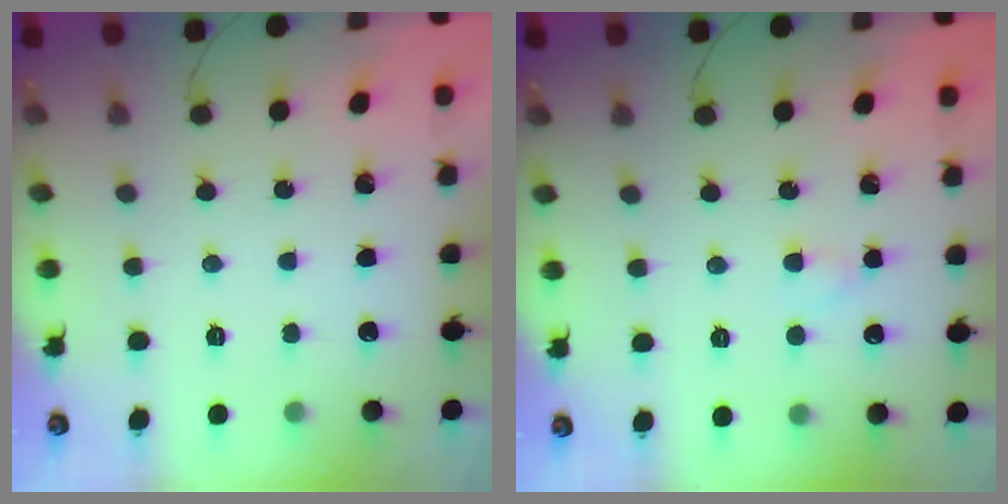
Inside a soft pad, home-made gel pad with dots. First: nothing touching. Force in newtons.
{"total": 1.8, "press": 1.6, "slide": 0.8}